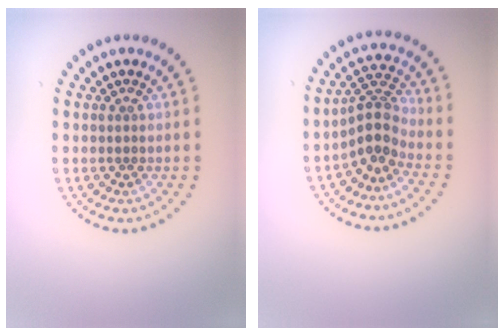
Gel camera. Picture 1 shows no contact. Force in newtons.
{"total": 3.3, "press": 2.4, "slide": 2.3}